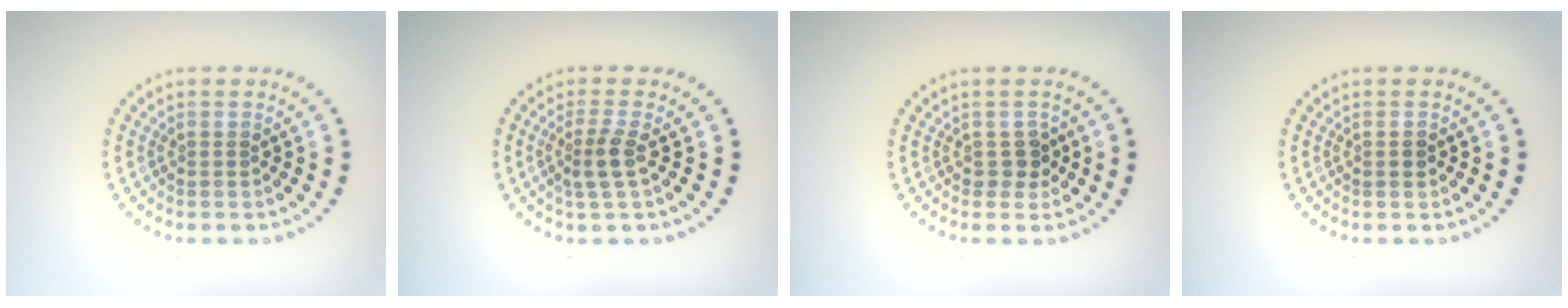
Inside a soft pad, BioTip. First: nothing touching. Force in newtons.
{"total": 2.2, "press": 1.8, "slide": 1.3}
{"total": 1.4, "press": 1.3, "slide": 0.7}
{"total": 0.9, "press": 0.9, "slide": 0.1}